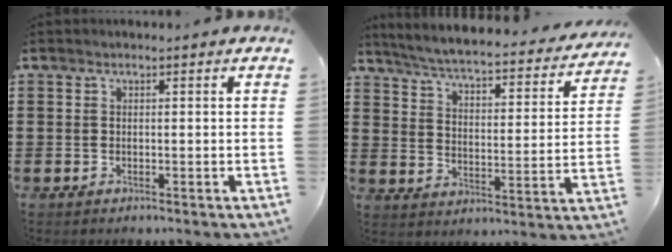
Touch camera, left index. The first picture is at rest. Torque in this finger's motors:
{"motor_torque": [1.07, -1.07, 0.34, 0.10]}